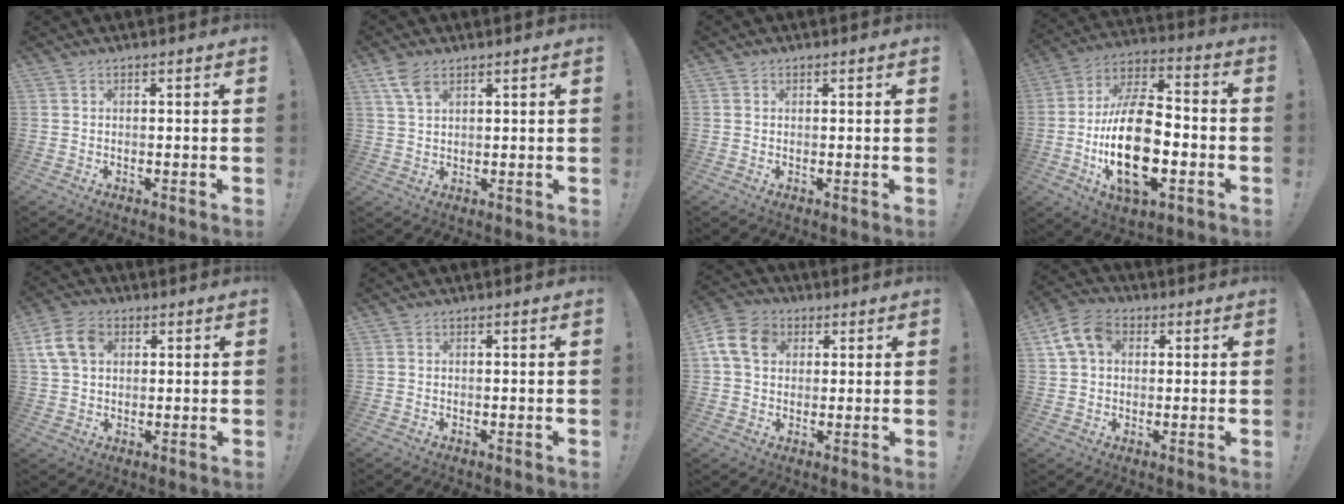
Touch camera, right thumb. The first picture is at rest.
{"total": 5.4, "force": [3.1, 2.6, 3.5], "torque": [-0.068, -0.009, 0.062]}
{"total": 0.7, "force": [0.4, 0.5, 0.0], "torque": [0.003, -0.002, 0.008]}
{"total": 23.9, "force": [-5.4, 12.6, 19.5], "torque": [-0.373, 0.022, -0.092]}
{"total": 11.2, "force": [3.8, 7.9, 6.9], "torque": [-0.135, 0.004, 0.078]}
{"total": 0.0}
{"total": 11.9, "force": [3.4, 9.2, 6.7], "torque": [-0.127, 0.003, 0.069]}
{"total": 10.5, "force": [3.6, 7.7, 6.2], "torque": [-0.111, 0.002, 0.072]}